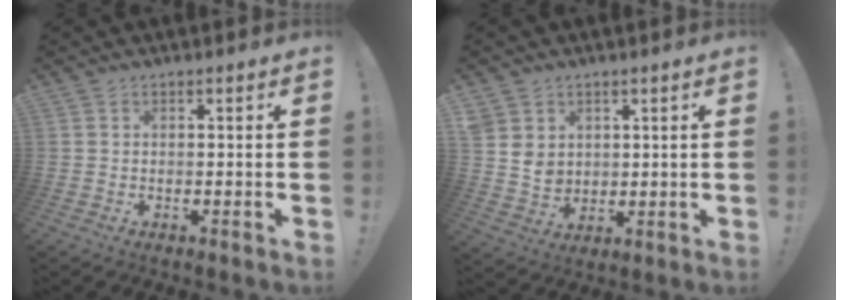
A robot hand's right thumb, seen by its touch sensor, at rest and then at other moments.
{"total": 6.4, "force": [3.3, 5.3, 1.3], "torque": [-0.028, -0.022, 0.071]}